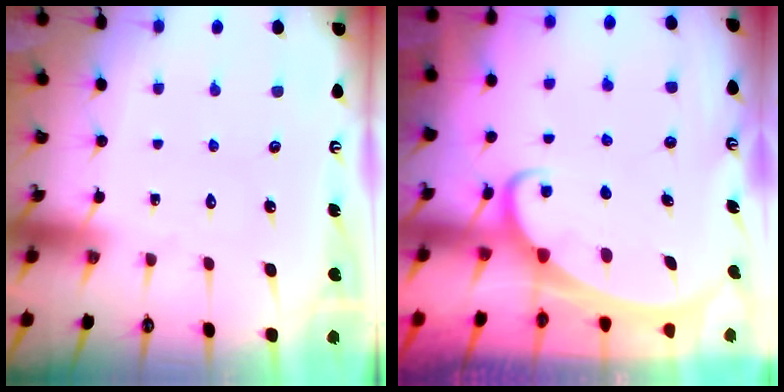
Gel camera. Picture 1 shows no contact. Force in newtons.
{"total": 2.0, "press": 2.0, "slide": 0.3}